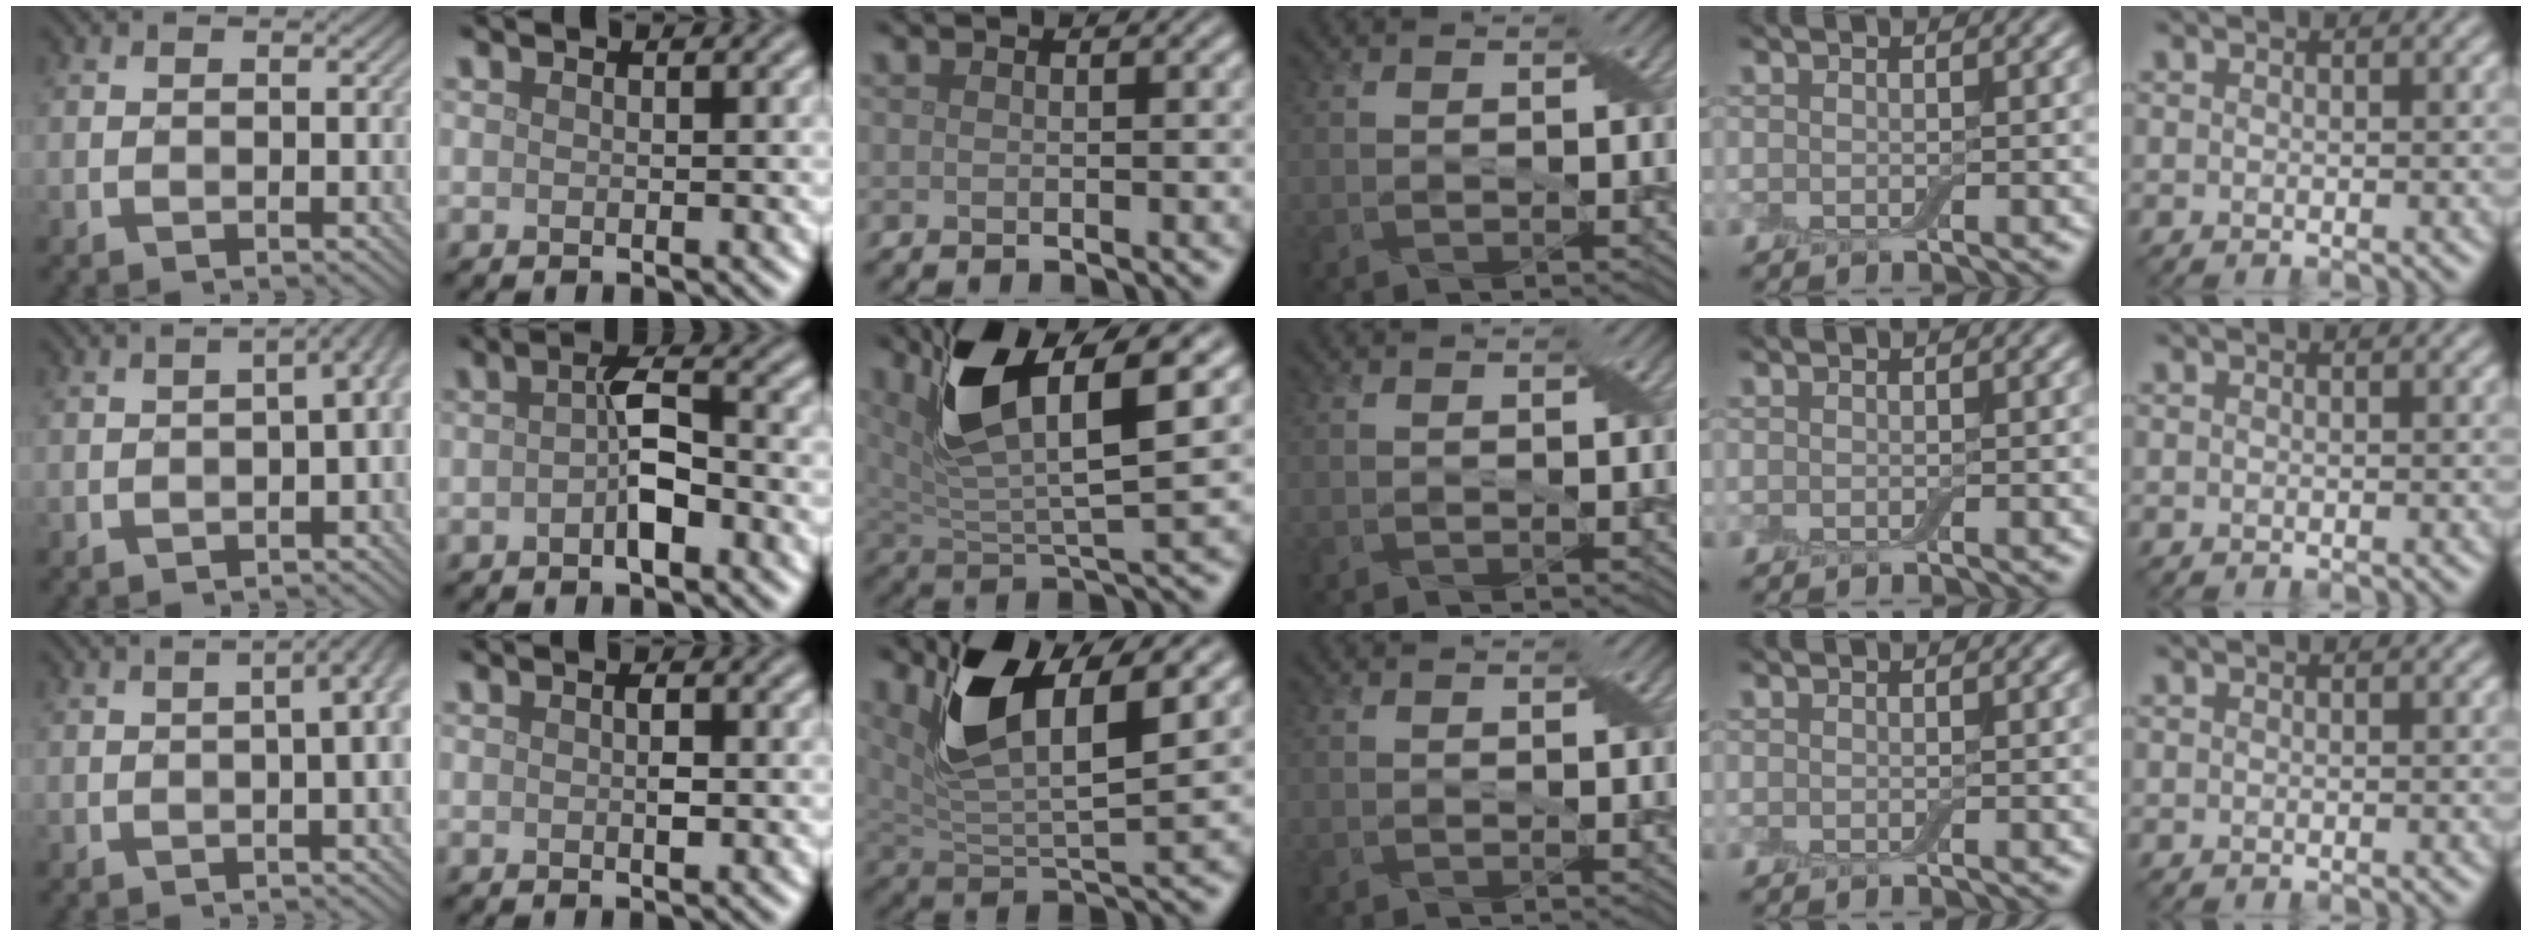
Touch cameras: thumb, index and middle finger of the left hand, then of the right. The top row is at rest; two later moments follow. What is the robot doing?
{"motion": "peel", "object": "adhesive wrap"}